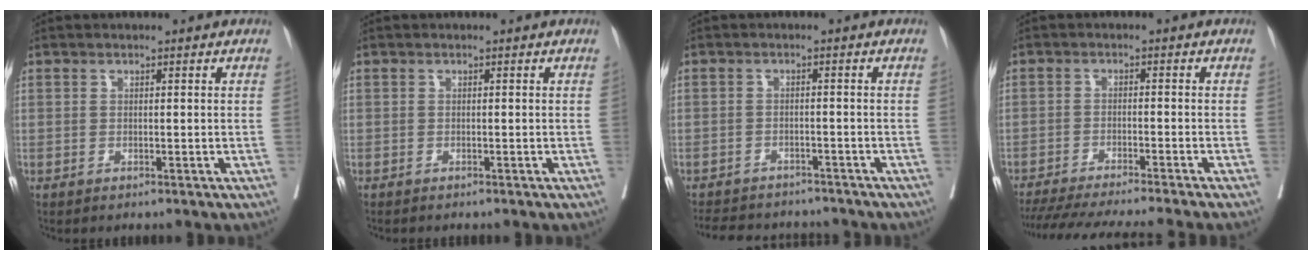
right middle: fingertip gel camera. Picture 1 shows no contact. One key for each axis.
{"total": 0.8, "fx": -0.8, "fy": 0.1, "fz": 0.2, "tx": -0.005, "ty": -0.002, "tz": -0.013}
{"total": 11.3, "fx": -10.3, "fy": 3.4, "fz": 3.2, "tx": -0.063, "ty": 0.005, "tz": -0.135}
{"total": 15.8, "fx": -14.1, "fy": -1.1, "fz": 7.1, "tx": -0.103, "ty": -0.040, "tz": -0.211}